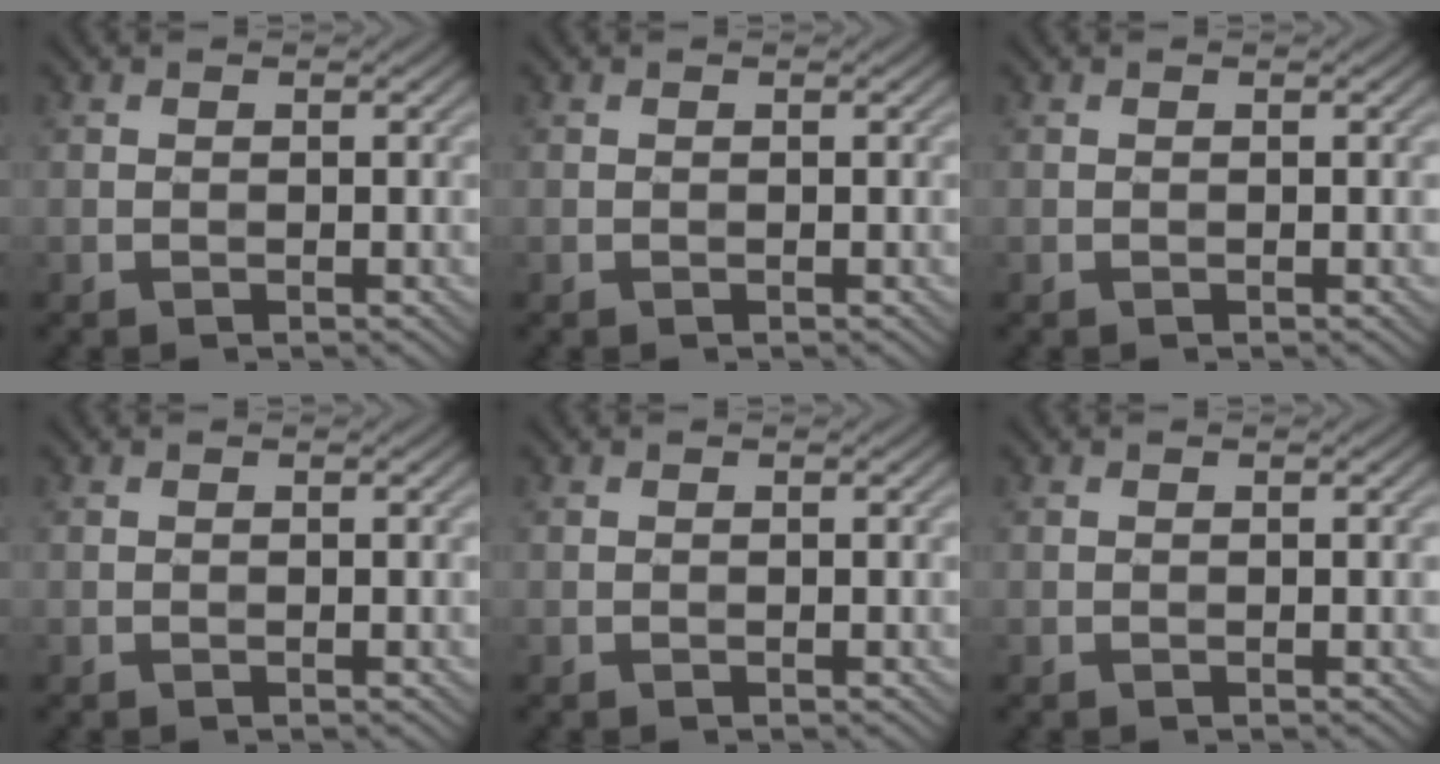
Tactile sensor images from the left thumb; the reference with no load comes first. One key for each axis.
{"total": 0.0}
{"total": 0.0}
{"total": 0.0}
{"total": 0.0}
{"total": 0.0}